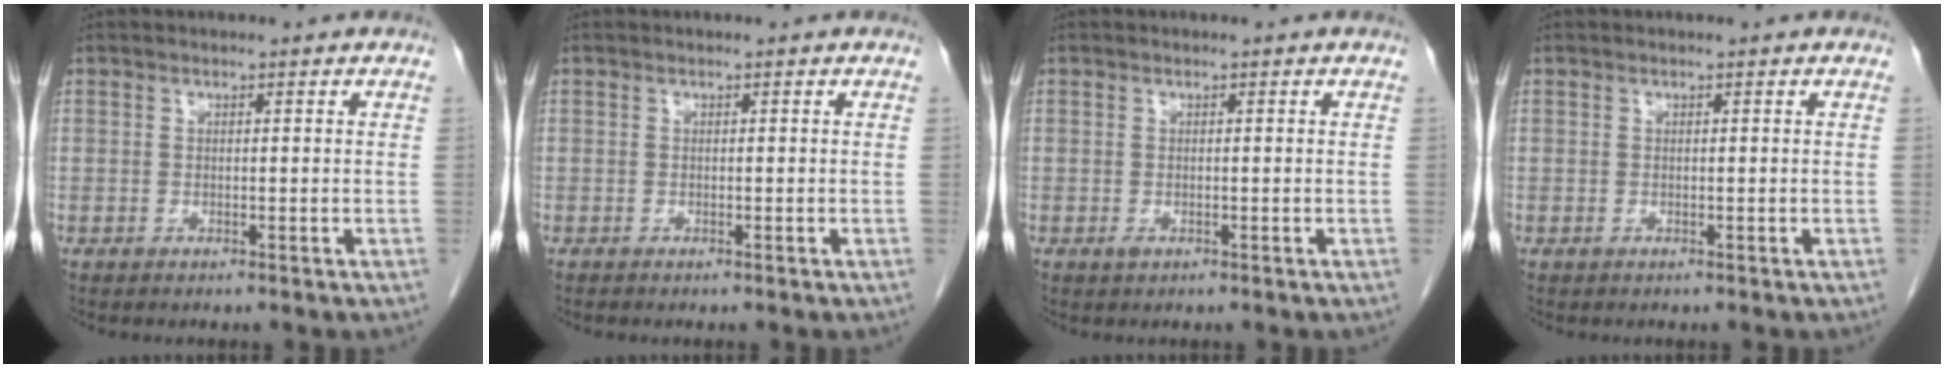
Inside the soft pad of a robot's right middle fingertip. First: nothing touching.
{"total": 0.0}
{"total": 0.6, "force": [-0.3, 0.4, 0.4], "torque": [-0.008, 0.000, -0.002]}
{"total": 0.0}